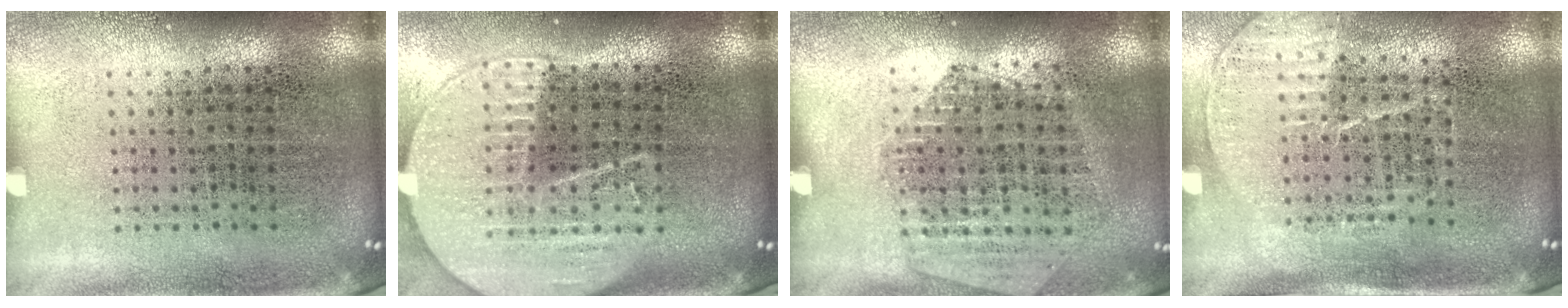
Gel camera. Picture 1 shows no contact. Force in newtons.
{"total": 2.1, "press": 1.8, "slide": 1.0}
{"total": 1.4, "press": 1.3, "slide": 0.4}
{"total": 1.6, "press": 1.4, "slide": 0.8}